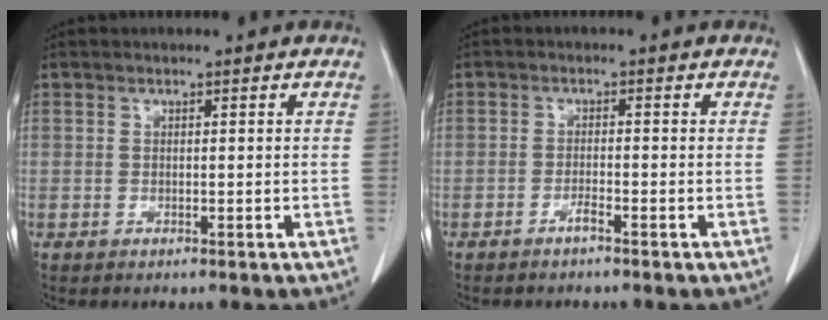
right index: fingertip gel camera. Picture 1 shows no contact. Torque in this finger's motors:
{"motor_torque": [0.21, -0.17, -0.03, 0.00]}